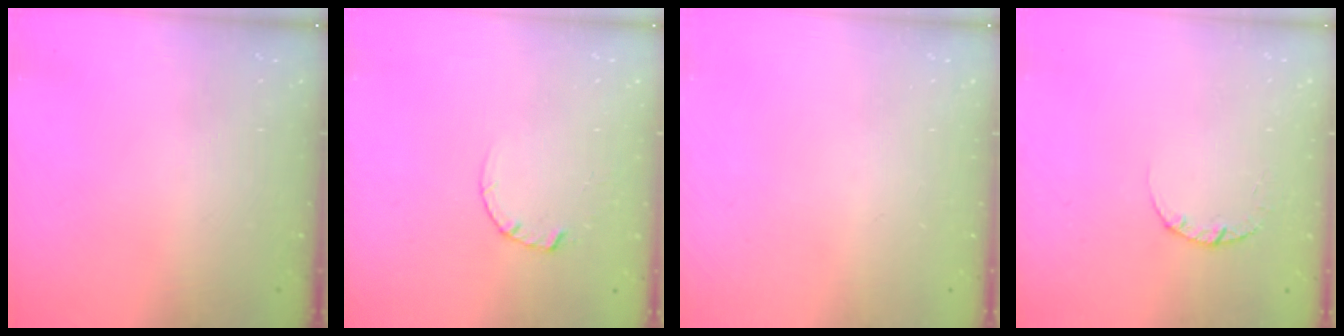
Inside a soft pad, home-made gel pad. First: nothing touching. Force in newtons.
{"total": 2.4, "press": 2.4, "slide": 0.3}
{"total": 0.0}
{"total": 2.4, "press": 2.3, "slide": 0.3}